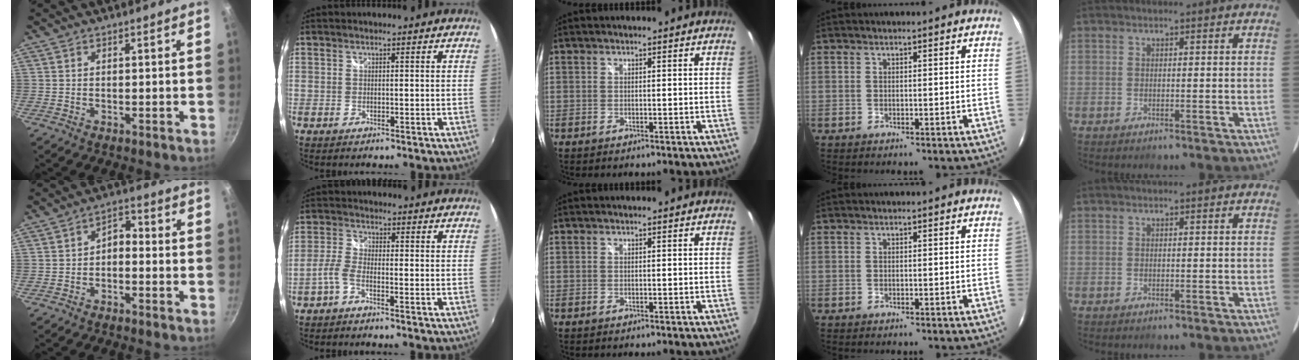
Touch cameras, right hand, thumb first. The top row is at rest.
{"thumb": {"total": 3.6, "force": [-1.2, 2.3, 2.5], "torque": [-0.027, 0.025, -0.024]}, "index": {"total": 3.0, "force": [-1.9, 0.9, 2.2], "torque": [-0.060, 0.007, -0.044]}}